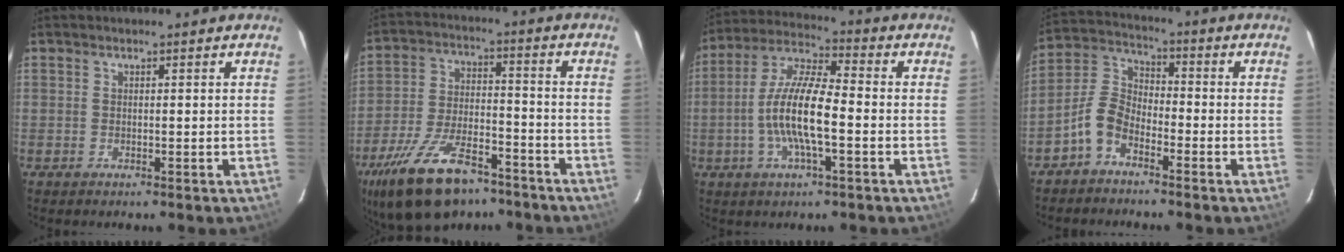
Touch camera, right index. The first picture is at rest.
{"total": 19.6, "force": [-13.8, 8.4, 11.1], "torque": [-0.227, -0.019, -0.229]}
{"total": 12.5, "force": [-2.7, 2.8, 11.9], "torque": [-0.241, 0.006, -0.058]}
{"total": 6.8, "force": [-4.5, 3.6, 3.7], "torque": [-0.086, 0.020, -0.097]}